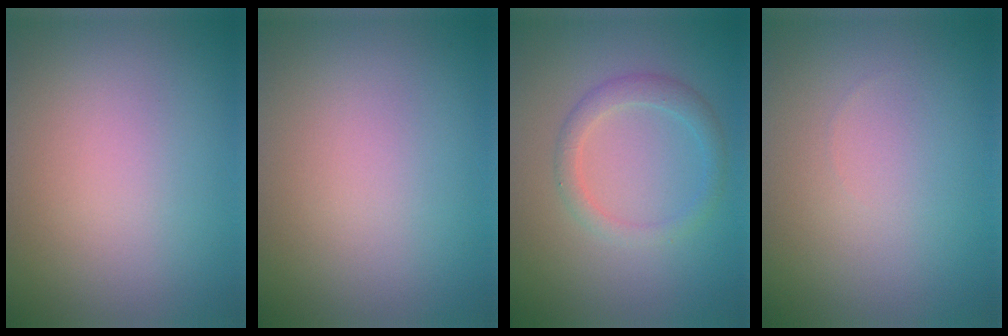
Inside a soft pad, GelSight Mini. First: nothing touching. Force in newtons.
{"total": 0.0}
{"total": 2.1, "press": 2.1, "slide": 0.1}
{"total": 0.0}